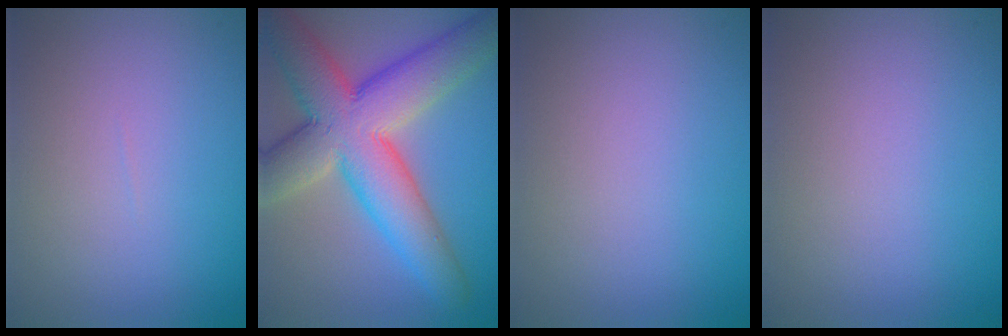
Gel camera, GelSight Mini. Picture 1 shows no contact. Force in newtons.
{"total": 11.5, "press": 11.5, "slide": 0.5}
{"total": 0.0}
{"total": 0.0}